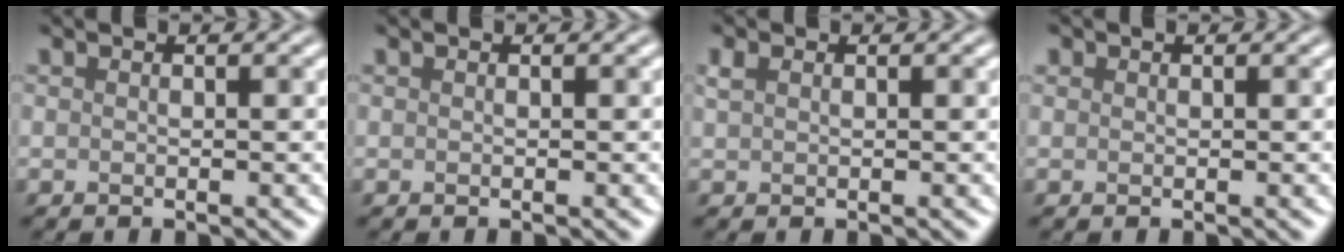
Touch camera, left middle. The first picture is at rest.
{"total": 0.0}
{"total": 1.1, "force": [0.6, 0.6, 0.6], "torque": [-0.014, 0.004, 0.013]}
{"total": 0.0}